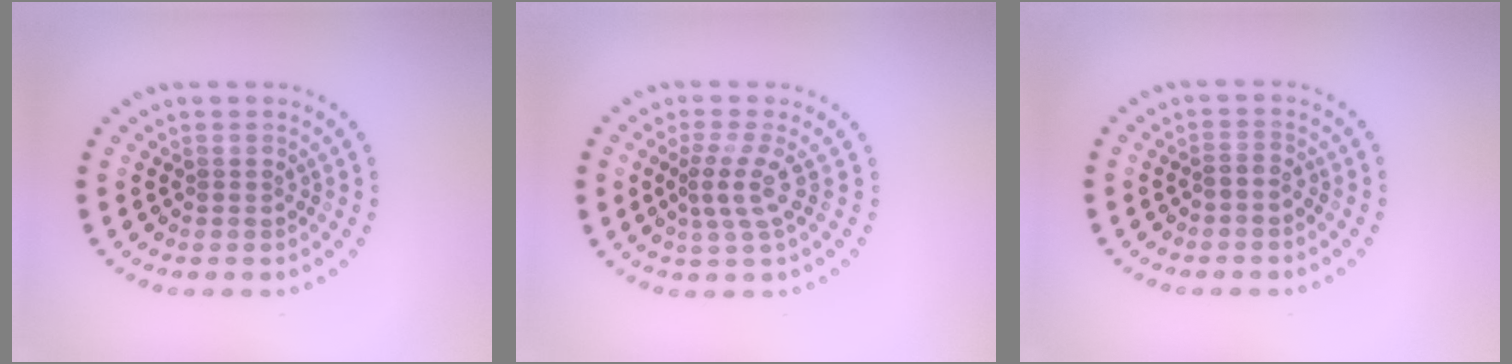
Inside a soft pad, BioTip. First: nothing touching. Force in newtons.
{"total": 2.7, "press": 1.9, "slide": 1.9}
{"total": 0.6, "press": 0.4, "slide": 0.4}